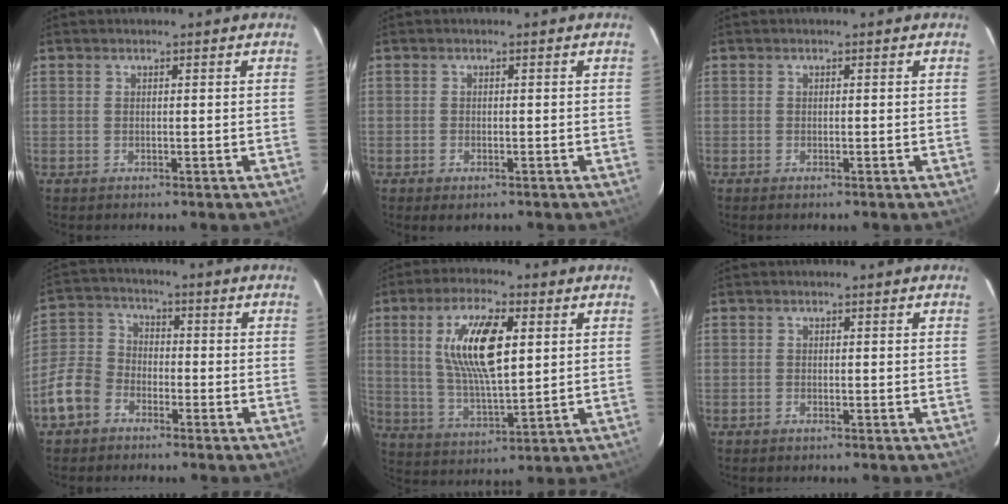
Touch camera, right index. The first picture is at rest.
{"total": 2.0, "force": [-1.3, 1.0, 1.1], "torque": [-0.024, -0.006, -0.021]}
{"total": 0.6, "force": [-0.5, 0.1, 0.3], "torque": [-0.007, -0.001, -0.009]}
{"total": 9.2, "force": [-5.2, 6.8, 3.6], "torque": [-0.085, 0.027, -0.103]}
{"total": 13.9, "force": [3.8, 4.9, 12.5], "torque": [-0.239, 0.006, 0.076]}
{"total": 0.5, "force": [-0.5, 0.2, 0.1], "torque": [-0.004, -0.001, -0.010]}